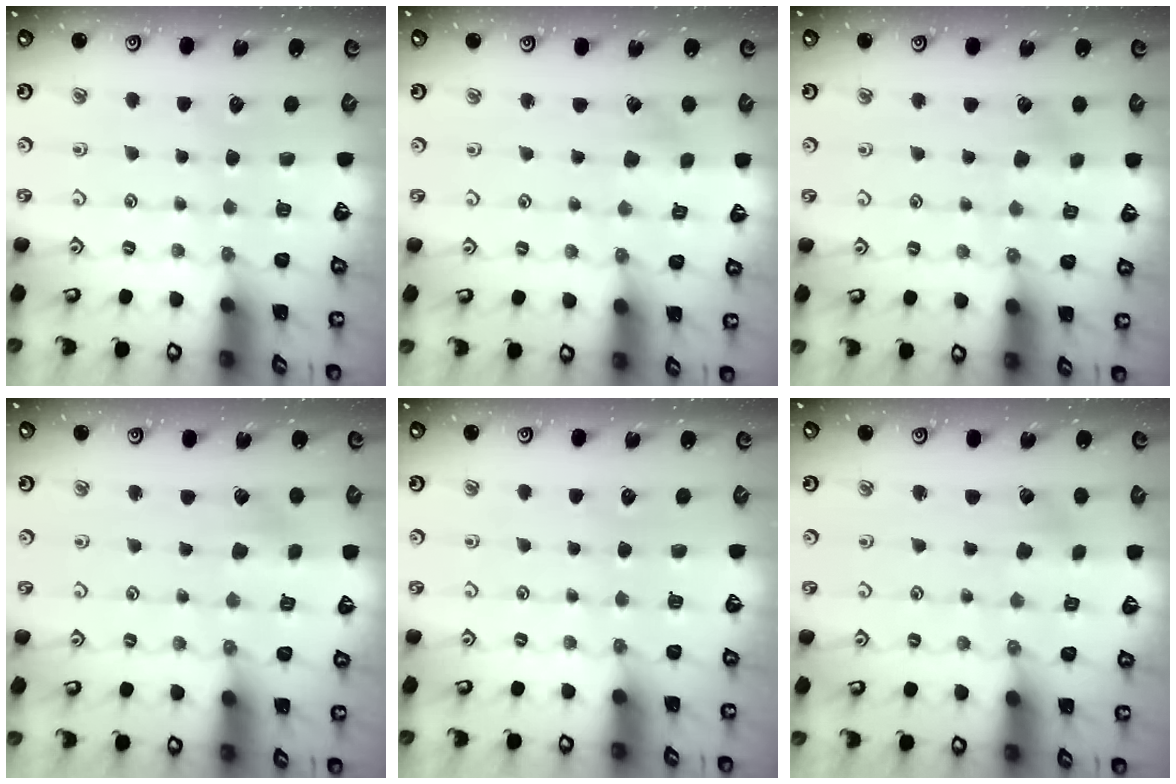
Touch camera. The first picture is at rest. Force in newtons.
{"total": 1.7, "press": 1.6, "slide": 0.2}
{"total": 2.6, "press": 2.6, "slide": 0.4}
{"total": 2.7, "press": 2.7, "slide": 0.3}
{"total": 0.0}
{"total": 1.1, "press": 1.1, "slide": 0.1}